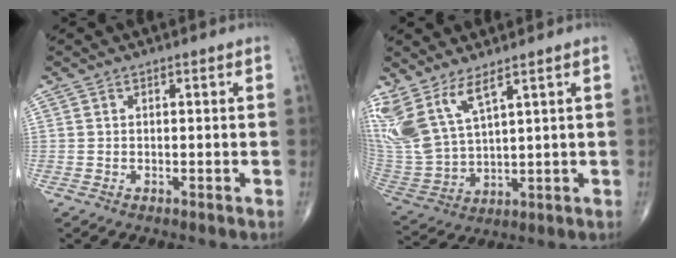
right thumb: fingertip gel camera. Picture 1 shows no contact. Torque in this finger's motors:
{"motor_torque": [-0.20, 0.69, 1.02, 0.90, 0.15]}